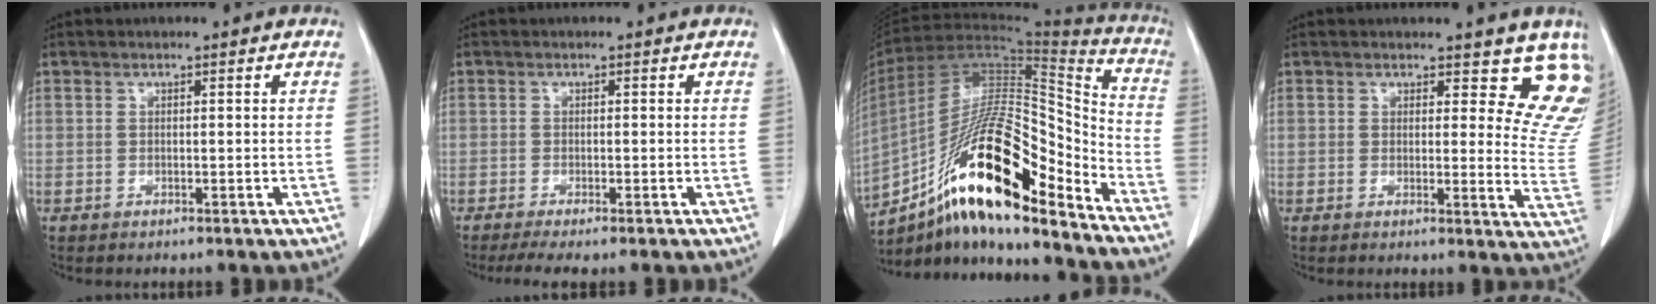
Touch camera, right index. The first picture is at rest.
{"total": 4.1, "force": [-3.2, 0.1, 2.5], "torque": [-0.039, -0.009, -0.051]}
{"total": 22.8, "force": [-14.0, 4.7, 17.3], "torque": [-0.294, 0.004, -0.240]}
{"total": 9.9, "force": [8.7, 3.8, 2.7], "torque": [0.011, -0.046, 0.059]}